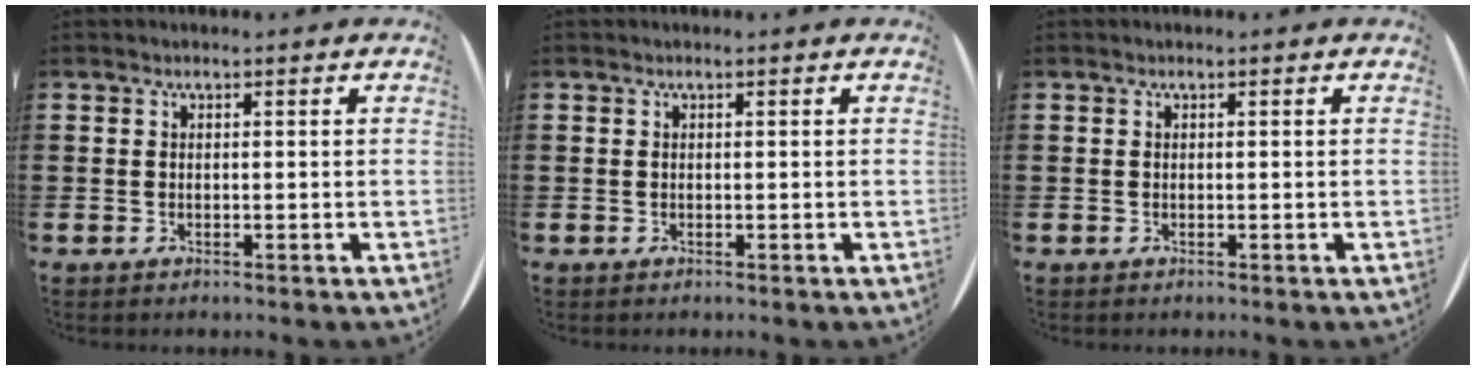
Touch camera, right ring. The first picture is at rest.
{"total": 0.0}
{"total": 0.0}